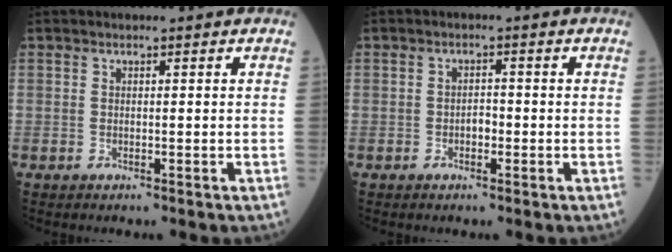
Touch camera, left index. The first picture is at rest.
{"total": 1.6, "force": [-0.6, 0.9, 1.2], "torque": [-0.016, 0.004, -0.011]}